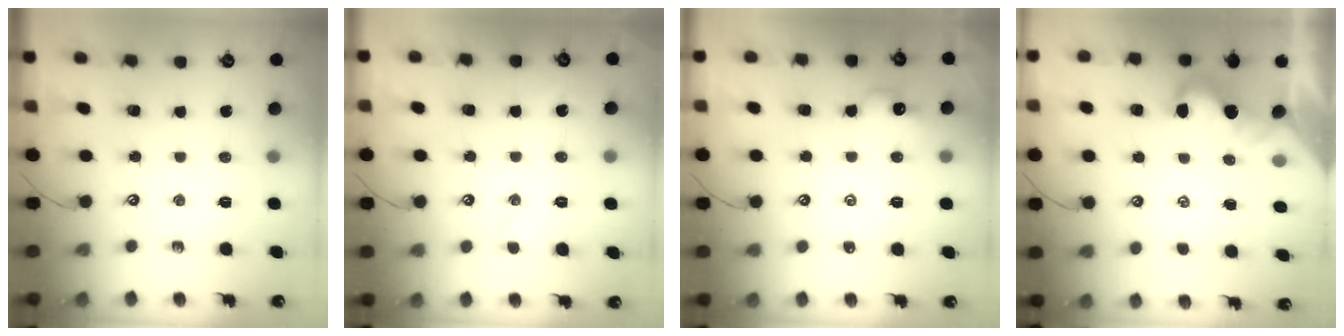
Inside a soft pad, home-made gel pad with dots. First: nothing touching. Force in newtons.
{"total": 1.0, "press": 0.9, "slide": 0.5}
{"total": 1.5, "press": 1.4, "slide": 0.5}
{"total": 2.2, "press": 2.1, "slide": 0.6}